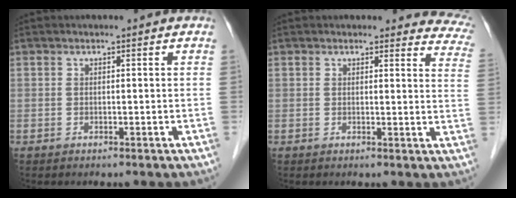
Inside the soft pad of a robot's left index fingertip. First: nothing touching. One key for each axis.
{"total": 11.6, "fx": 11.0, "fy": 3.4, "fz": 1.4, "tx": 0.040, "ty": -0.050, "tz": 0.079}